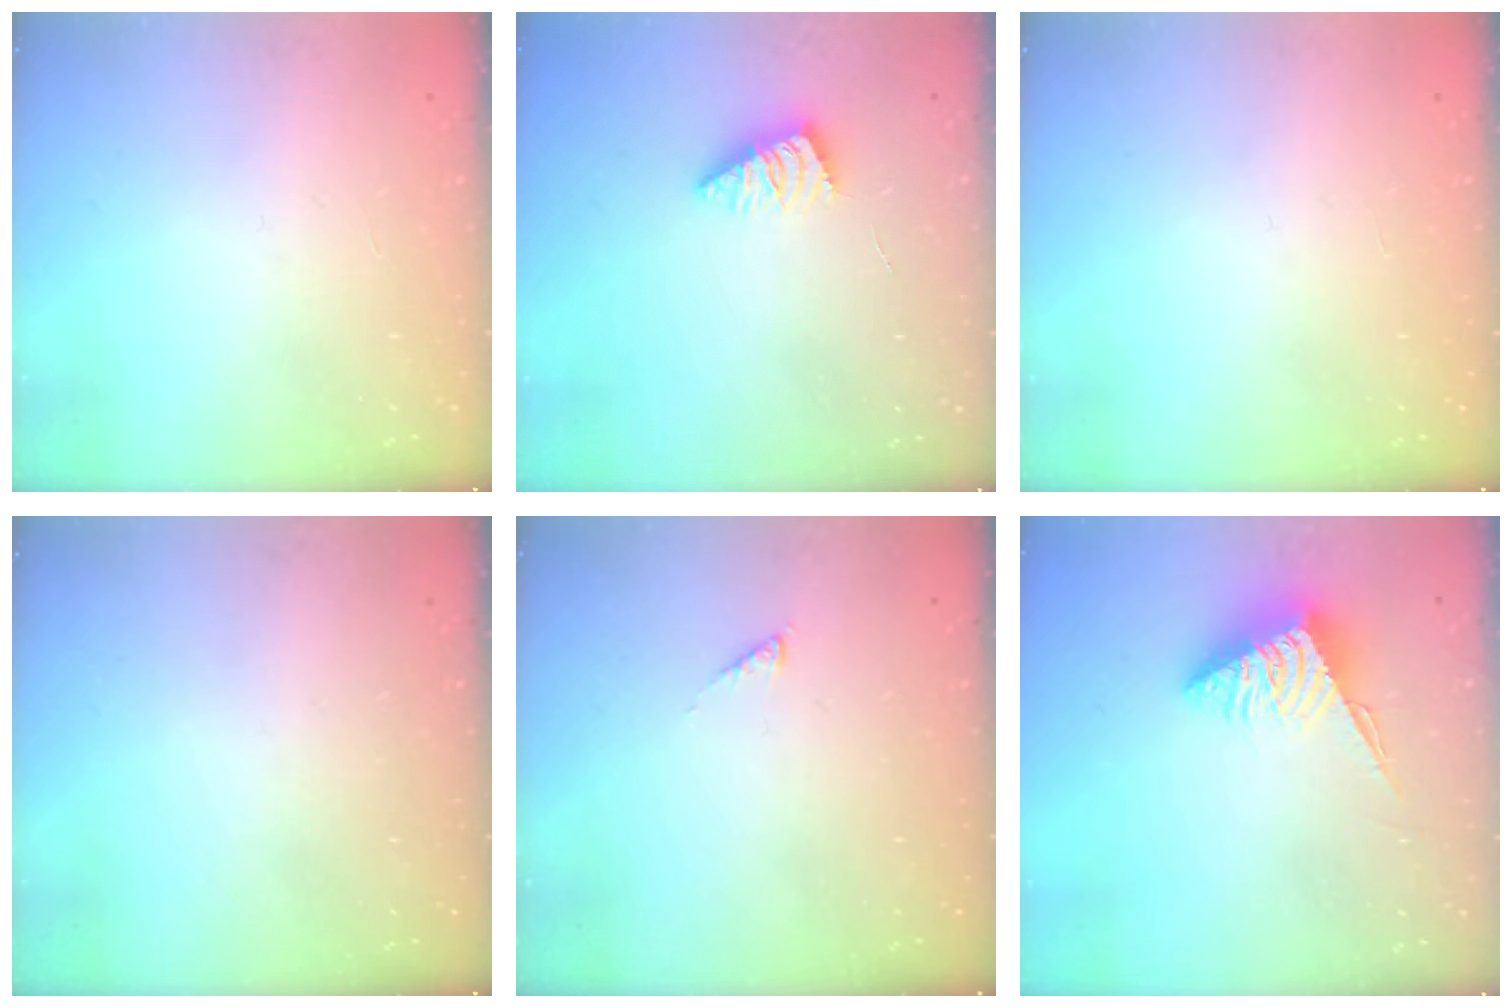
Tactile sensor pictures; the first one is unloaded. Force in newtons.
{"total": 2.9, "press": 2.8, "slide": 0.6}
{"total": 0.0}
{"total": 0.0}
{"total": 1.3, "press": 1.3, "slide": 0.3}
{"total": 6.1, "press": 6.1, "slide": 0.5}